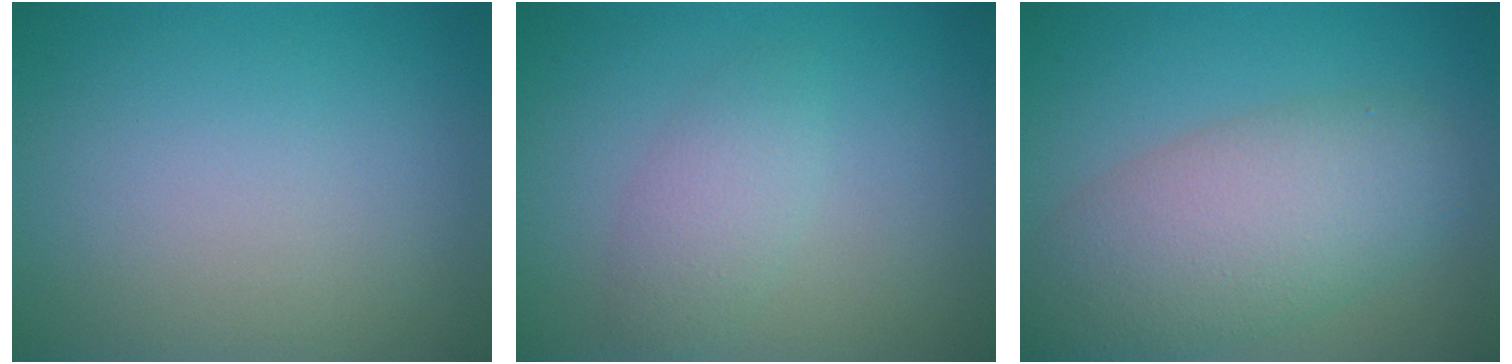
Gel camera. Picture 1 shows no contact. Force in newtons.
{"total": 2.4, "press": 2.4, "slide": 0.1}
{"total": 7.0, "press": 7.0, "slide": 0.4}